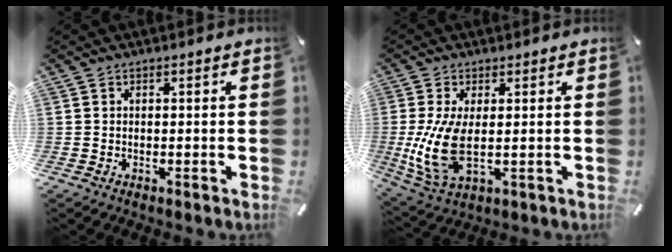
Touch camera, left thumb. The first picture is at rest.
{"total": 10.7, "force": [0.2, 4.7, 9.6], "torque": [-0.225, -0.030, 0.009]}